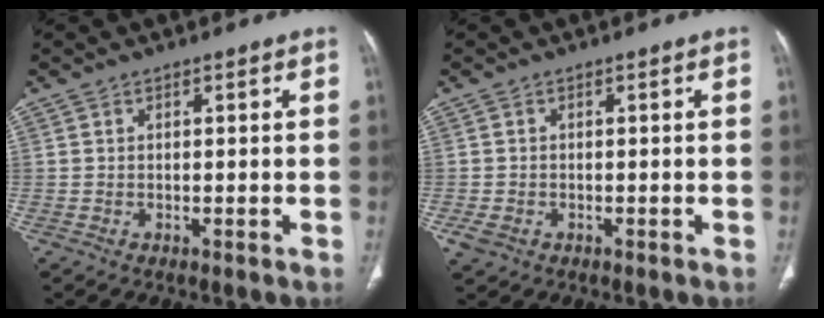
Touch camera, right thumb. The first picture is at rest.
{"total": 2.7, "force": [-1.0, 2.1, 1.4], "torque": [-0.032, 0.001, -0.012]}